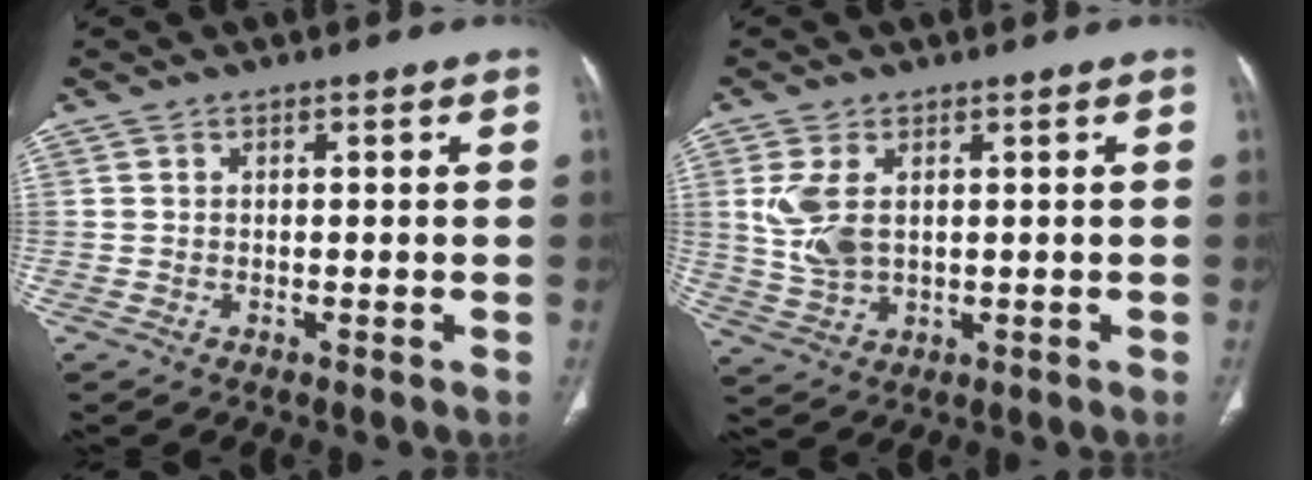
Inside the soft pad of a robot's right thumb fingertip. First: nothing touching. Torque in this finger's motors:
{"motor_torque": [0.38, -0.06, 0.49, 0.73, 0.22]}